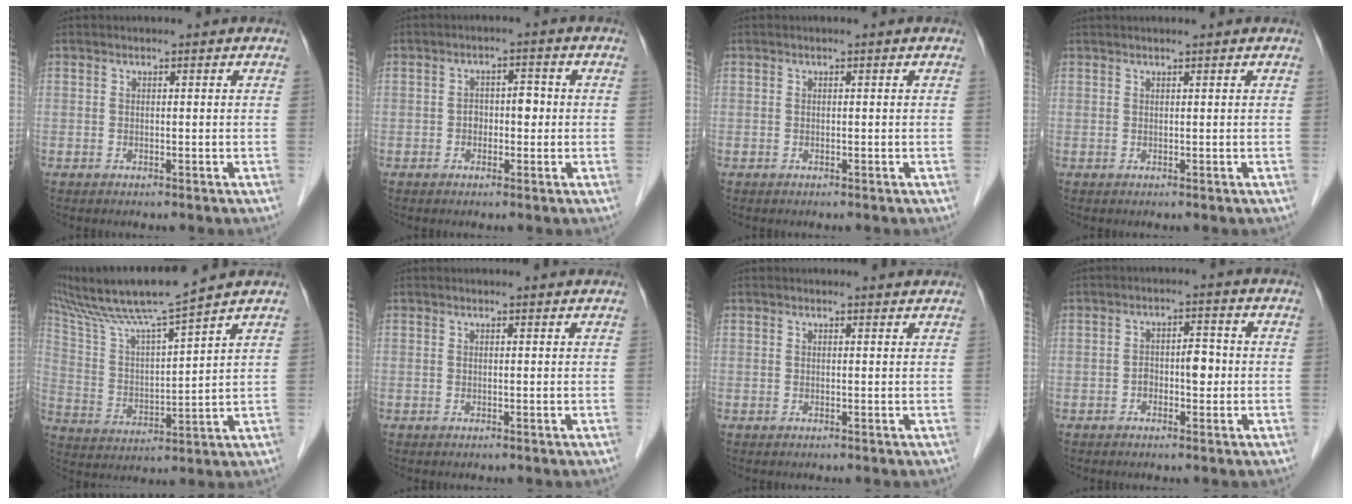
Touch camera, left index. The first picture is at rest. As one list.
[{"total": 3.1, "force": [-0.4, 1.9, 2.4], "torque": [-0.034, 0.015, -0.004]}, {"total": 0.0}, {"total": 2.5, "force": [2.2, -0.1, 1.2], "torque": [-0.012, 0.026, 0.036]}, {"total": 13.2, "force": [11.2, -1.4, 6.8], "torque": [-0.135, 0.013, 0.205]}, {"total": 1.1, "force": [1.1, 0.0, 0.1], "torque": [-0.011, 0.001, 0.013]}, {"total": 1.7, "force": [1.7, 0.2, 0.1], "torque": [-0.011, -0.001, 0.017]}, {"total": 3.4, "force": [-0.6, 1.7, 2.9], "torque": [-0.043, 0.012, -0.009]}]